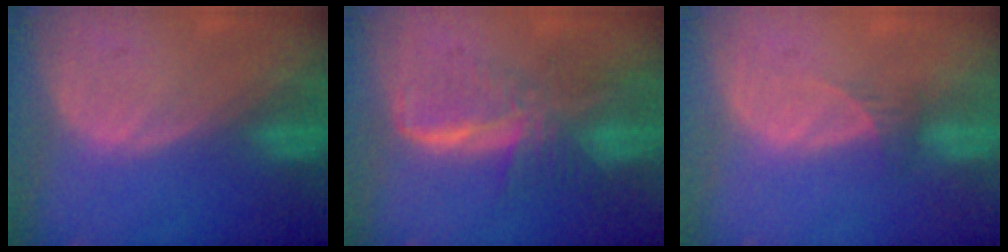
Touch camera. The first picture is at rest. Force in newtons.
{"total": 8.1, "press": 7.0, "slide": 4.2}
{"total": 1.6, "press": 1.3, "slide": 0.9}